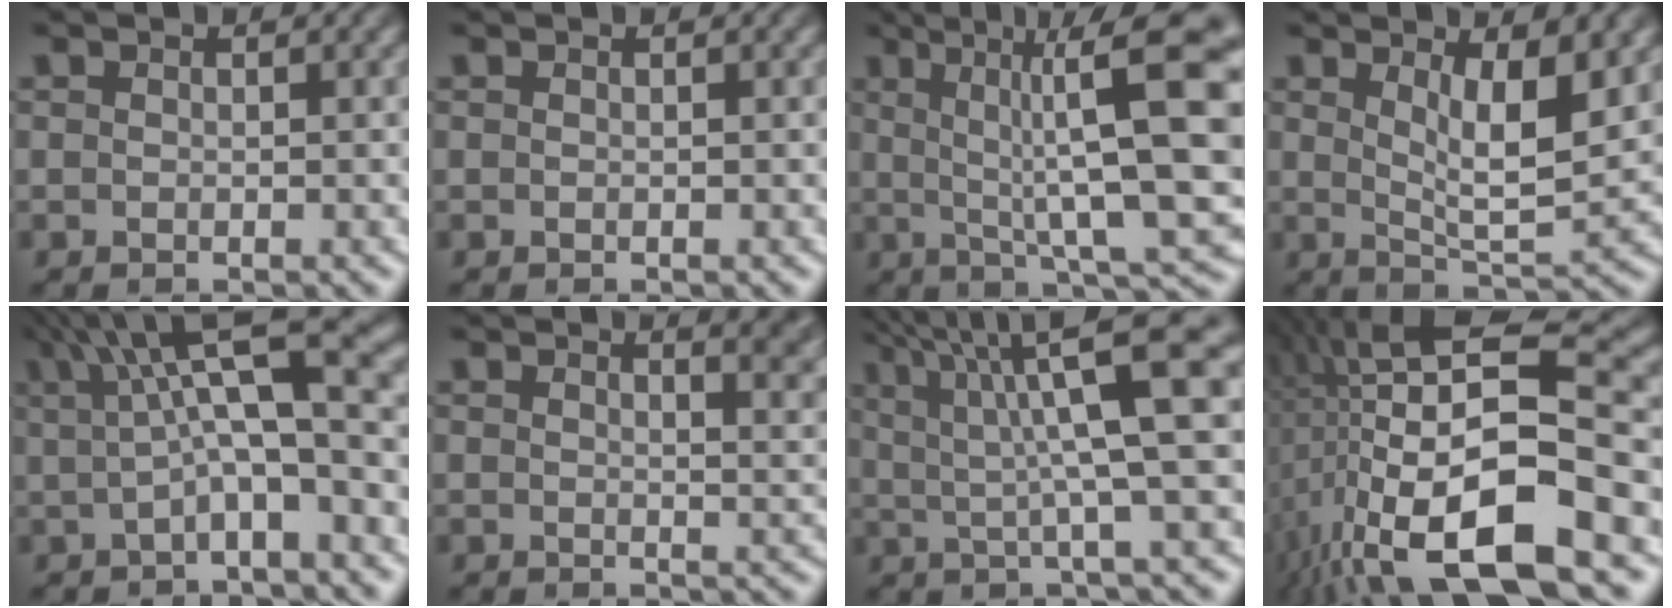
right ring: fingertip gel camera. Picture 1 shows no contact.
{"total": 0.0}
{"total": 12.2, "force": [3.0, 2.9, 11.5], "torque": [-0.114, 0.011, 0.045]}
{"total": 5.3, "force": [1.7, 1.1, 4.8], "torque": [-0.069, -0.022, 0.038]}
{"total": 7.3, "force": [2.0, 2.2, 6.6], "torque": [-0.084, 0.022, 0.029]}
{"total": 4.3, "force": [2.8, 0.9, 3.0], "torque": [-0.012, 0.005, 0.037]}
{"total": 8.5, "force": [3.4, 1.7, 7.7], "torque": [-0.088, 0.023, 0.049]}
{"total": 15.3, "force": [0.6, 7.0, 13.6], "torque": [-0.244, -0.020, 0.029]}